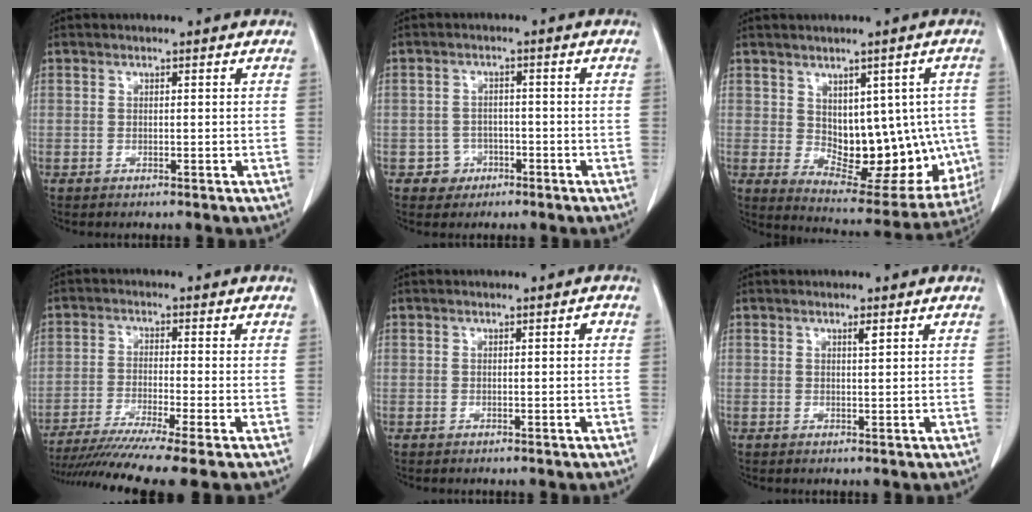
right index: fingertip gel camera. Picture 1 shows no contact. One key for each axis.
{"total": 3.2, "fx": -1.4, "fy": 2.8, "fz": -0.2, "tx": 0.011, "ty": 0.016, "tz": -0.021}
{"total": 15.1, "fx": -0.3, "fy": 8.1, "fz": 12.8, "tx": -0.150, "ty": 0.004, "tz": 0.023}
{"total": 12.3, "fx": -9.8, "fy": -1.3, "fz": 7.3, "tx": -0.115, "ty": -0.032, "tz": -0.156}
{"total": 0.7, "fx": 0.1, "fy": 0.3, "fz": 0.7, "tx": -0.007, "ty": 0.002, "tz": 0.001}
{"total": 1.0, "fx": 0.6, "fy": 0.0, "fz": 0.8, "tx": -0.014, "ty": -0.003, "tz": 0.009}